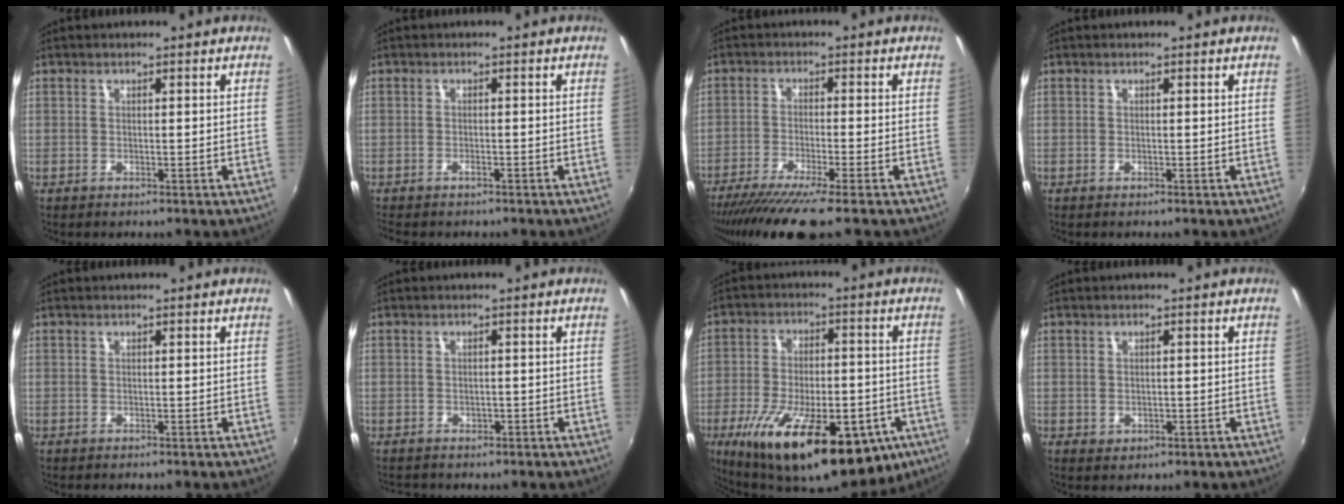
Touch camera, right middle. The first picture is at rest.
{"total": 2.2, "force": [-1.9, 0.7, 0.9], "torque": [-0.027, -0.005, -0.032]}
{"total": 10.5, "force": [-8.2, -0.1, 6.4], "torque": [-0.137, -0.036, -0.138]}
{"total": 0.0}
{"total": 0.0}
{"total": 1.9, "force": [-1.2, 1.4, 0.4], "torque": [-0.012, -0.002, -0.015]}
{"total": 27.1, "force": [-13.2, 11.6, 20.6], "torque": [-0.366, -0.049, -0.182]}
{"total": 1.8, "force": [-0.2, 1.5, 0.9], "torque": [-0.015, -0.001, -0.001]}